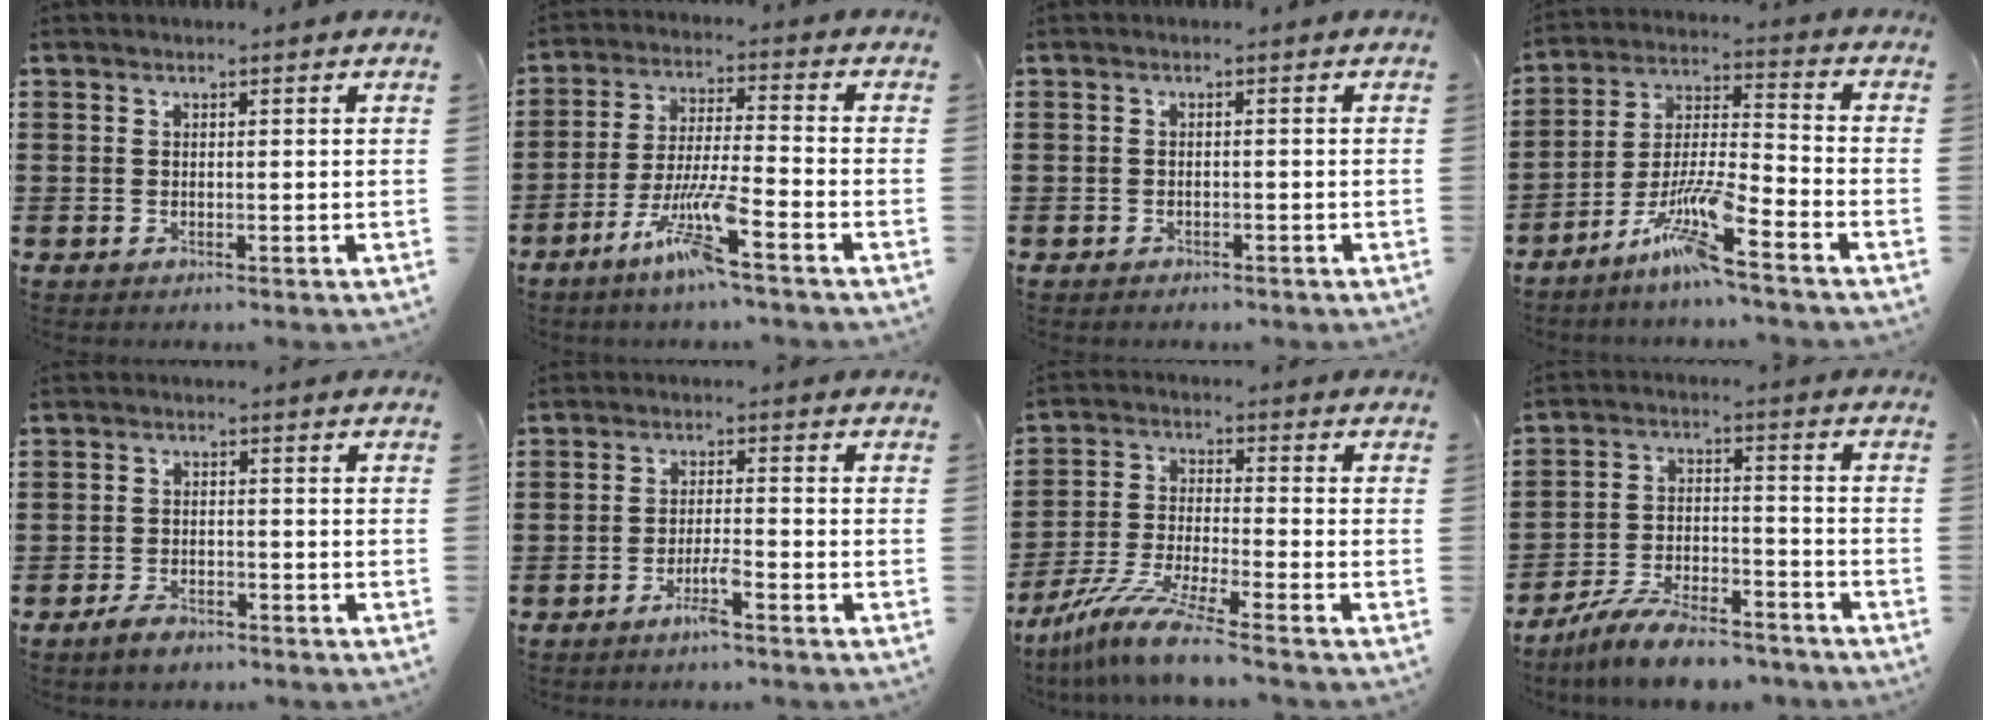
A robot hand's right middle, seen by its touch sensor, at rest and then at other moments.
{"total": 9.1, "force": [-5.6, 0.8, 7.1], "torque": [-0.148, -0.008, -0.108]}
{"total": 0.8, "force": [-0.7, 0.3, 0.0], "torque": [-0.001, 0.002, -0.017]}
{"total": 10.2, "force": [-7.2, 0.6, 7.1], "torque": [-0.156, -0.010, -0.145]}
{"total": 2.6, "force": [-2.1, 1.0, 1.2], "torque": [-0.030, 0.003, -0.043]}
{"total": 3.9, "force": [-2.6, 0.3, 2.9], "torque": [-0.063, -0.004, -0.049]}
{"total": 9.2, "force": [-7.8, -0.1, 4.8], "torque": [-0.101, -0.005, -0.154]}
{"total": 8.7, "force": [-7.8, 1.6, 3.4], "torque": [-0.065, 0.018, -0.150]}